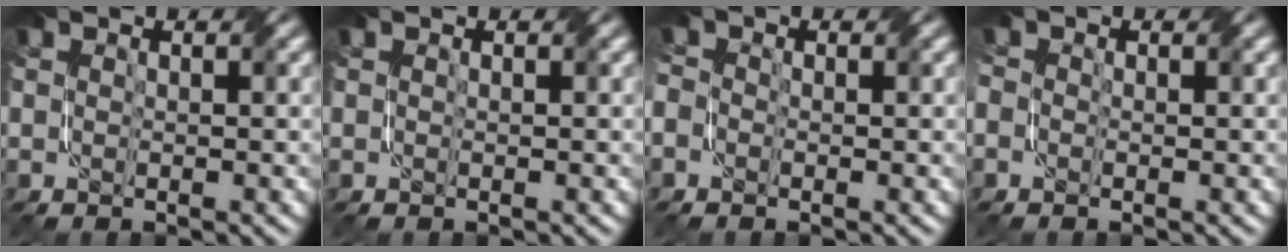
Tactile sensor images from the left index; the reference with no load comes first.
{"total": 0.0}
{"total": 1.3, "force": [-0.8, 1.0, 0.4], "torque": [-0.015, -0.001, -0.018]}
{"total": 1.1, "force": [-0.5, 0.9, 0.3], "torque": [-0.008, -0.003, -0.012]}